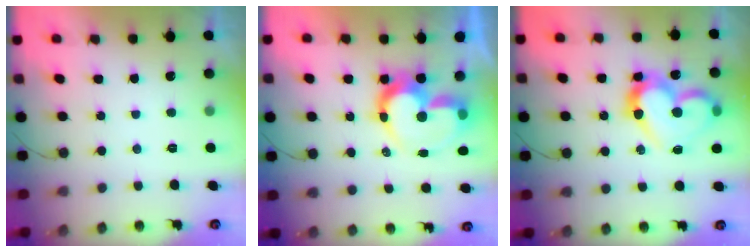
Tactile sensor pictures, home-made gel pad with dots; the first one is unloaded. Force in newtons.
{"total": 14.4, "press": 14.3, "slide": 1.6}
{"total": 16.9, "press": 16.8, "slide": 2.3}